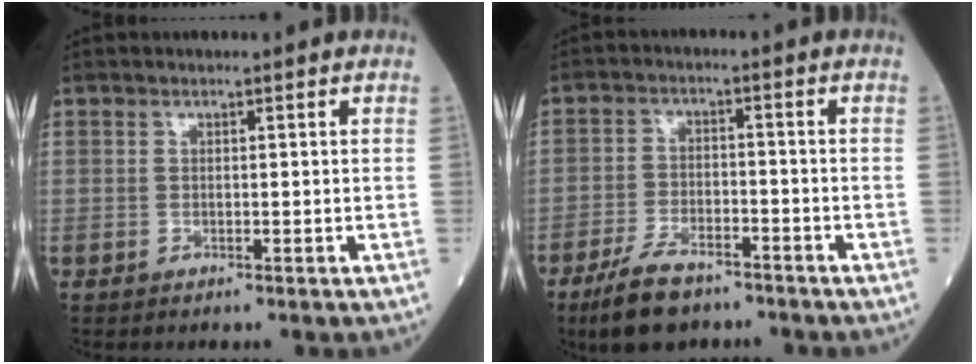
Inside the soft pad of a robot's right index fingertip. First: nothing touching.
{"total": 8.0, "force": [-6.1, 2.9, 4.4], "torque": [-0.097, -0.012, -0.110]}